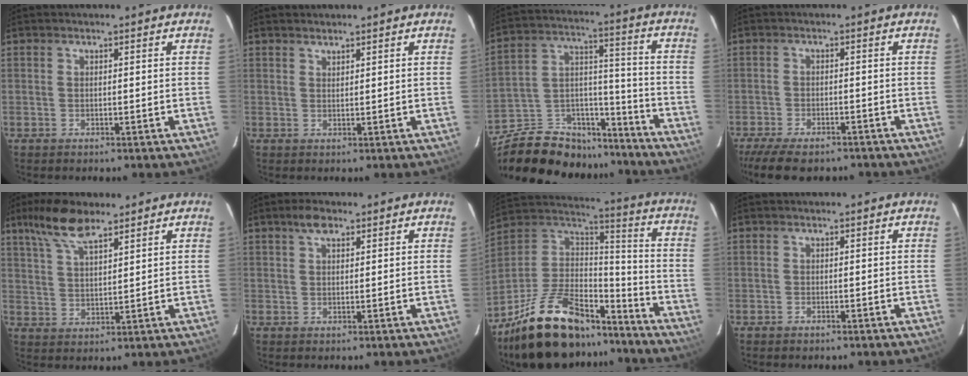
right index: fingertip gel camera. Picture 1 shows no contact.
{"total": 1.0, "force": [0.9, 0.1, 0.2], "torque": [-0.003, 0.001, 0.018]}
{"total": 22.7, "force": [-17.3, 11.3, 9.3], "torque": [-0.200, 0.056, -0.256]}
{"total": 10.4, "force": [-8.5, 3.4, 5.0], "torque": [-0.119, -0.027, -0.140]}
{"total": 9.2, "force": [6.5, 3.0, 5.7], "torque": [-0.113, 0.018, 0.125]}
{"total": 3.2, "force": [1.9, 1.5, 2.1], "torque": [-0.038, 0.011, 0.035]}
{"total": 27.6, "force": [-19.9, 11.6, 15.2], "torque": [-0.299, 0.014, -0.309]}
{"total": 0.7, "force": [-0.5, 0.4, 0.1], "torque": [-0.002, 0.001, -0.008]}